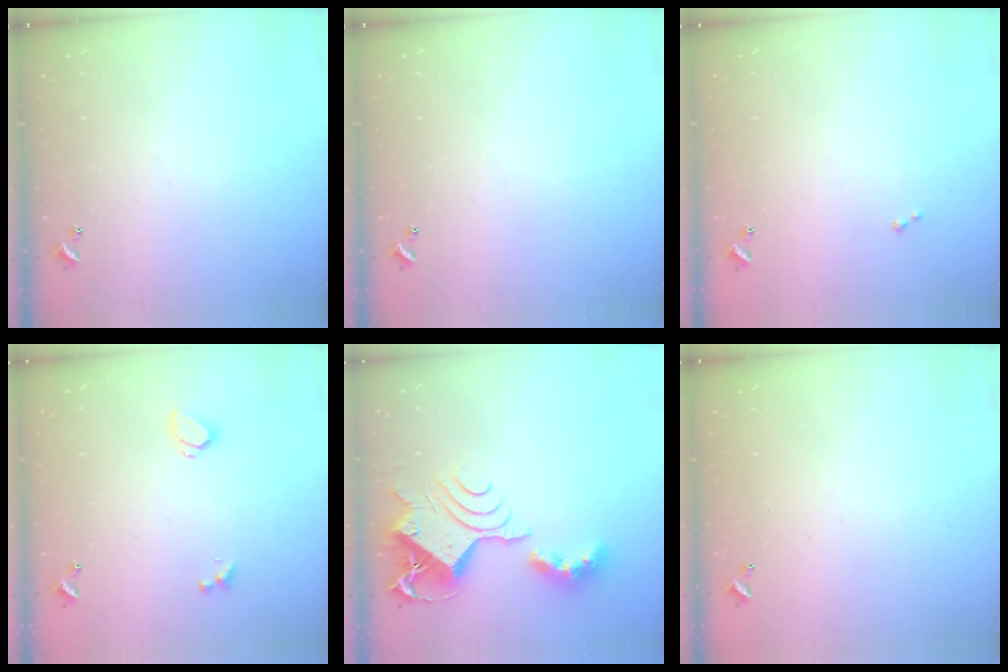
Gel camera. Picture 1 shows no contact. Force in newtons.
{"total": 0.0}
{"total": 0.0}
{"total": 0.8, "press": 0.6, "slide": 0.4}
{"total": 15.6, "press": 15.5, "slide": 1.7}
{"total": 2.9, "press": 2.9, "slide": 0.1}